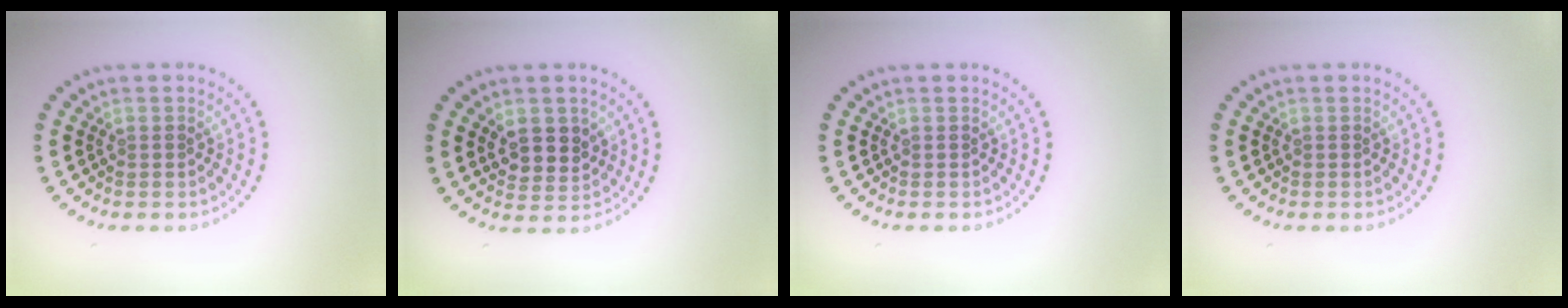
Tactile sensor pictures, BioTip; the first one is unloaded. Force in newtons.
{"total": 2.9, "press": 2.7, "slide": 1.0}
{"total": 0.0}
{"total": 0.0}